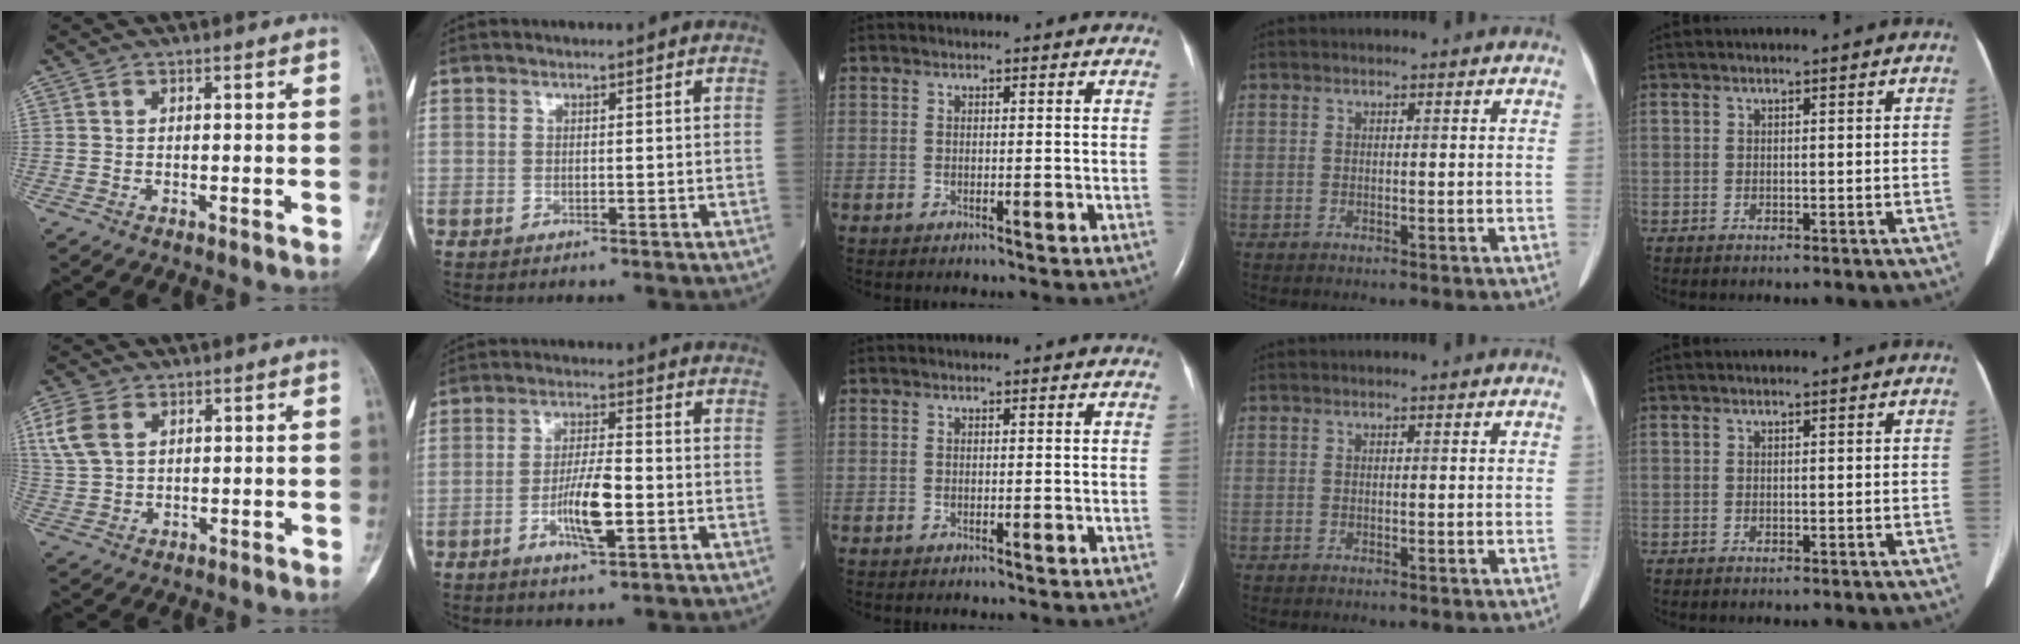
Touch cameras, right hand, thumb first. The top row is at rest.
{"thumb": {"total": 7.4, "force": [2.9, 4.8, 4.8], "torque": [-0.106, 0.001, 0.062]}, "index": {"total": 7.0, "force": [-2.3, 1.0, 6.6], "torque": [-0.127, -0.001, -0.041]}}